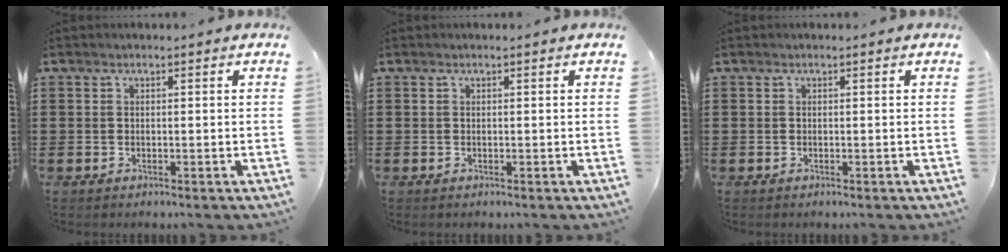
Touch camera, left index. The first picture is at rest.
{"total": 0.0}
{"total": 0.0}